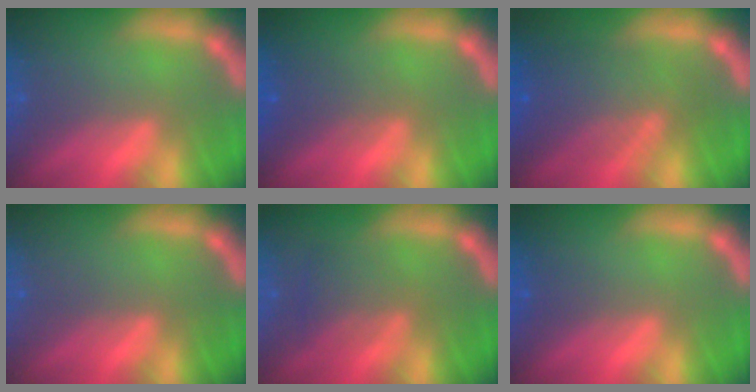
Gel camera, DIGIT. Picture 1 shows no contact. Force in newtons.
{"total": 2.5}
{"total": 7.0}
{"total": 0.0}
{"total": 3.0}
{"total": 1.0}